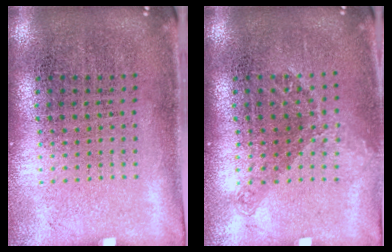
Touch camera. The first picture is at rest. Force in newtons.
{"total": 1.2, "press": 0.9, "slide": 0.8}